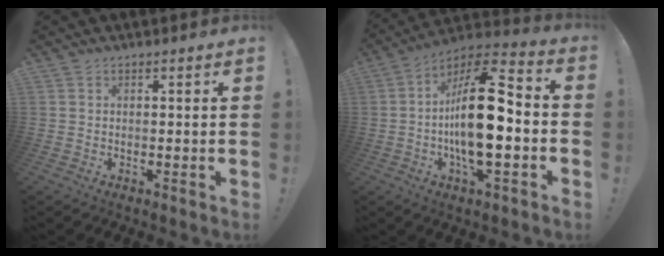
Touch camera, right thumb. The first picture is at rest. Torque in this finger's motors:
{"motor_torque": [2.47, 2.54, 0.35, 0.00, 0.63]}